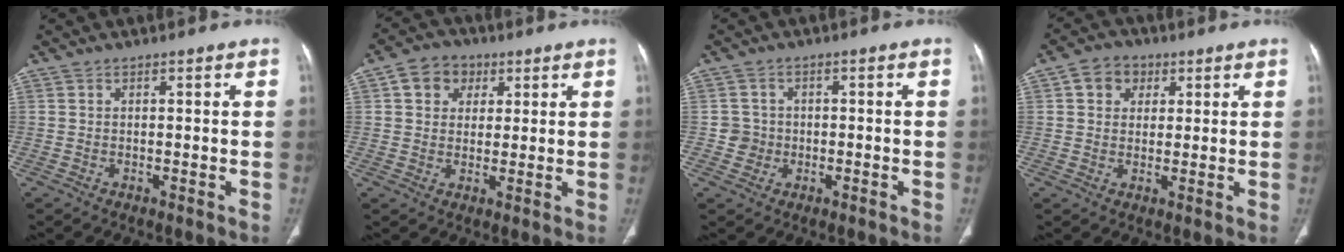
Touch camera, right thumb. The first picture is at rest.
{"total": 6.8, "force": [2.5, 5.7, 2.9], "torque": [-0.016, 0.000, 0.034]}
{"total": 2.8, "force": [-0.7, 2.8, 0.1], "torque": [0.018, 0.010, -0.015]}
{"total": 5.6, "force": [2.0, 4.6, 2.4], "torque": [-0.010, 0.002, 0.028]}